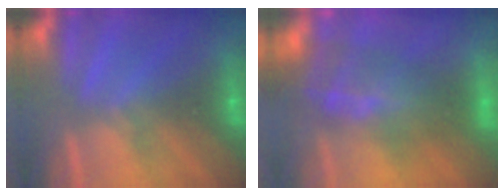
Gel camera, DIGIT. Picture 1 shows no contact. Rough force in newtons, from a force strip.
{"total": 7.4}